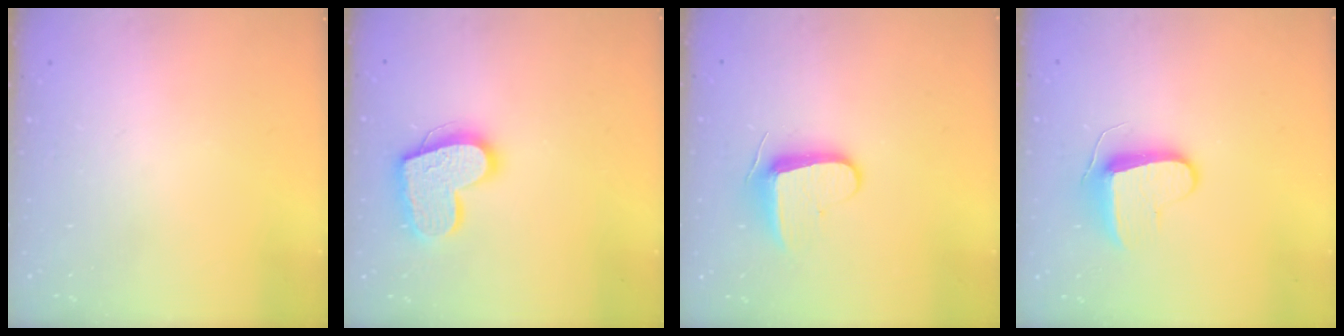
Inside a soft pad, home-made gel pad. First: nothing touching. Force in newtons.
{"total": 16.9, "press": 16.9, "slide": 1.3}
{"total": 9.3, "press": 9.3, "slide": 0.6}
{"total": 9.2, "press": 9.2, "slide": 0.3}